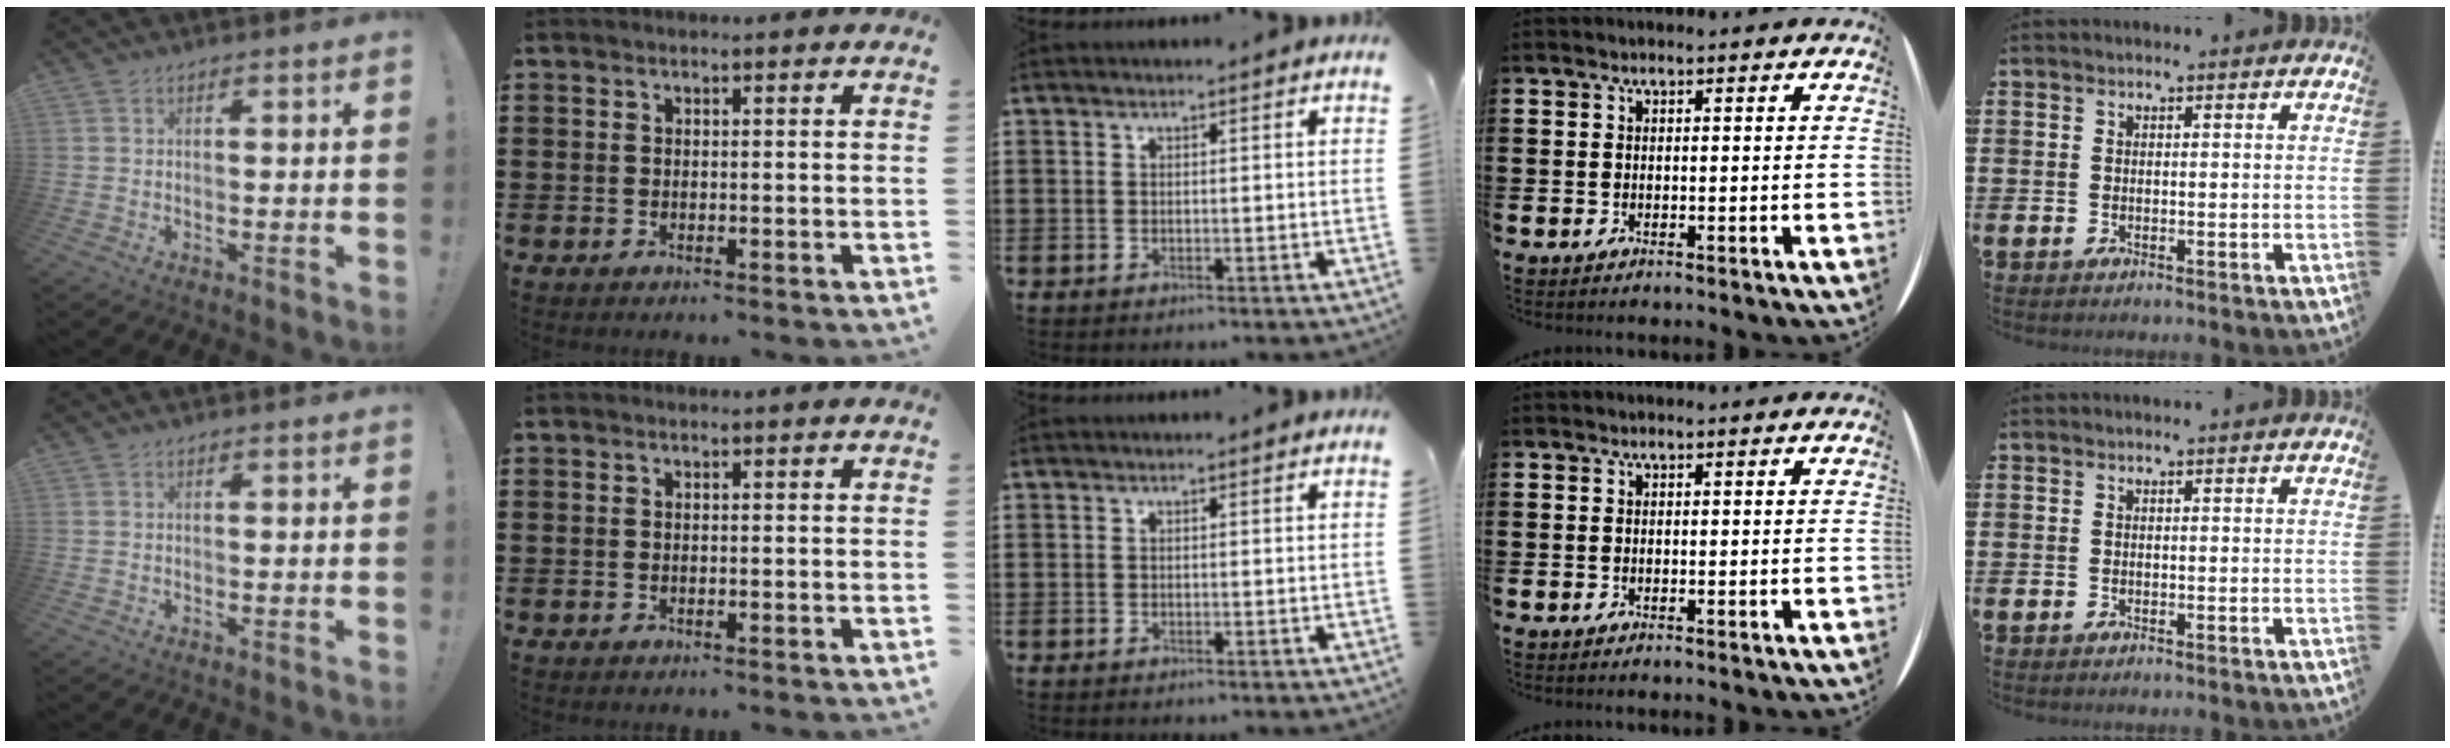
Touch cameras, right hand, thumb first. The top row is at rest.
{}